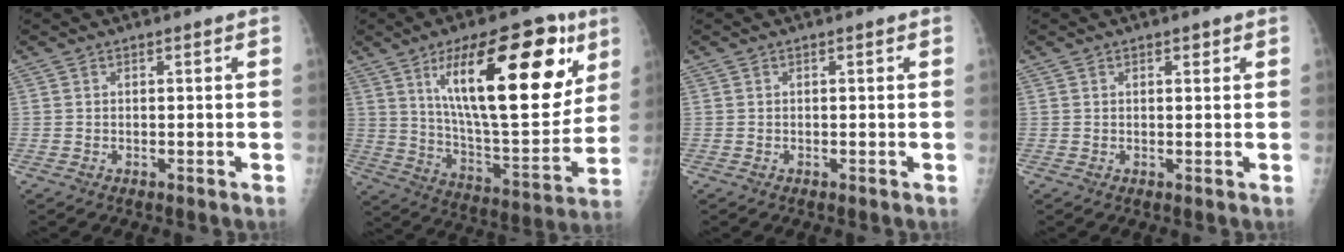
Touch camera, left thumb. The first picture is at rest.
{"total": 28.1, "force": [11.5, 10.5, 23.4], "torque": [-0.322, -0.039, 0.187]}
{"total": 0.0}
{"total": 1.2, "force": [0.7, 0.6, 0.7], "torque": [-0.004, -0.002, 0.009]}